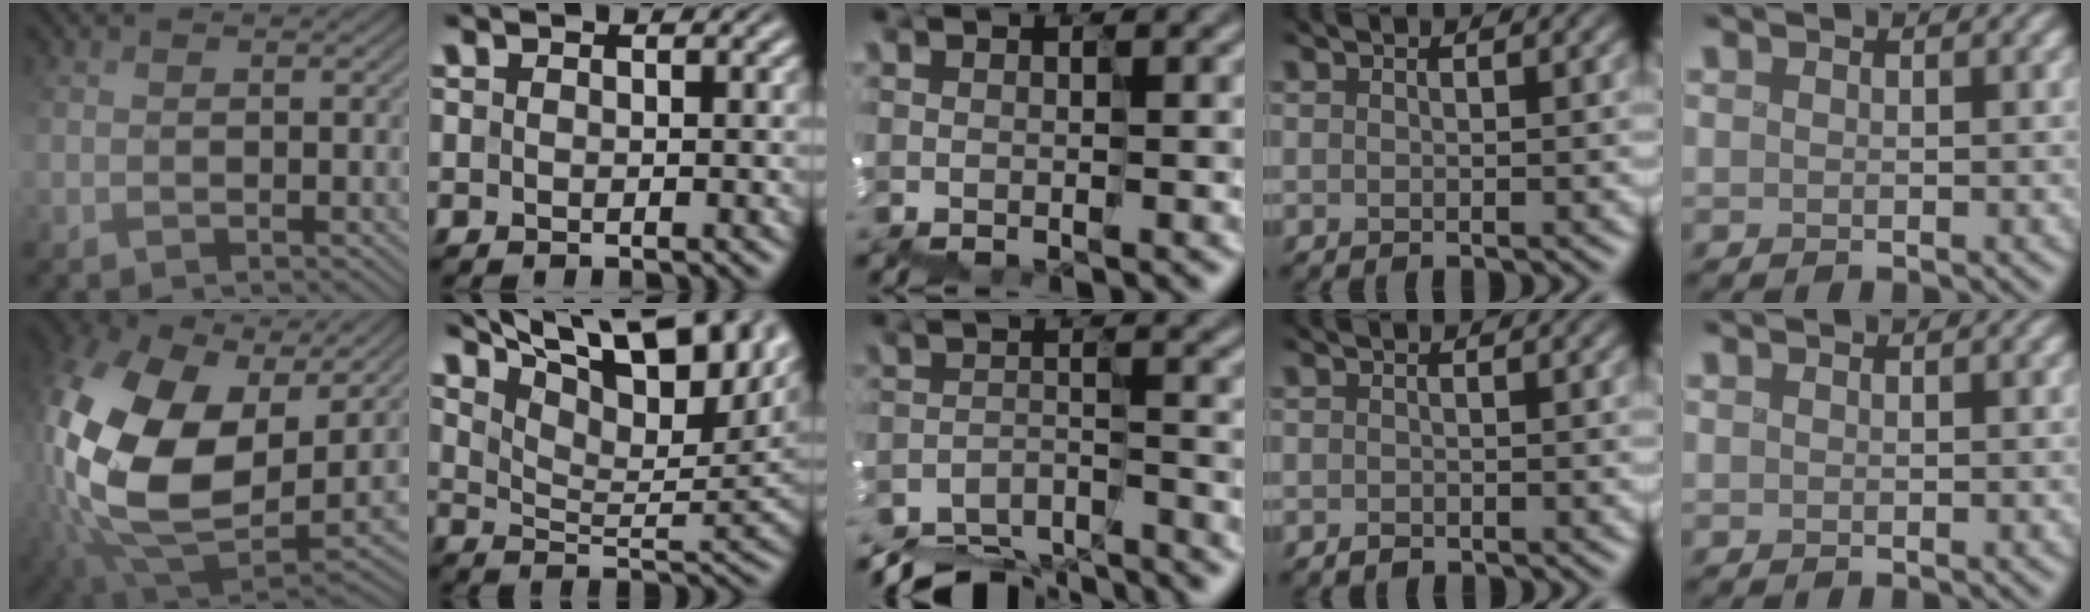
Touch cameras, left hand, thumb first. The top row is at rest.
{"thumb": {"total": 19.8, "force": [4.6, 12.4, 14.7], "torque": [-0.374, -0.016, 0.106]}, "index": {"total": 15.7, "force": [10.6, 5.7, 10.1], "torque": [-0.148, 0.035, 0.144]}, "middle": {"total": 9.7, "force": [-9.6, 1.4, 0.8], "torque": [-0.030, -0.011, -0.143]}, "ring": {"total": 1.0, "force": [-0.7, -0.4, -0.5], "torque": [-0.008, -0.006, 0.001]}}